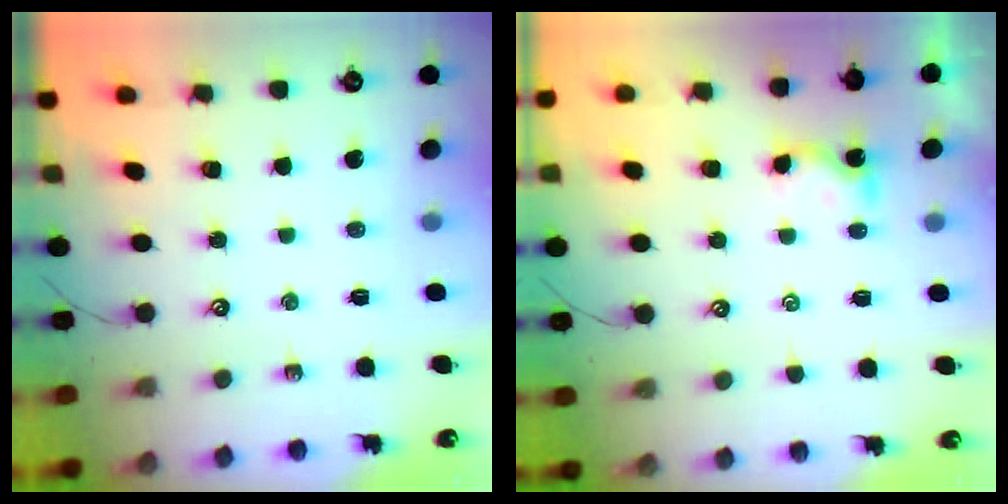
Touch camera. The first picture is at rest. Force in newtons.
{"total": 2.4, "press": 2.4, "slide": 0.1}